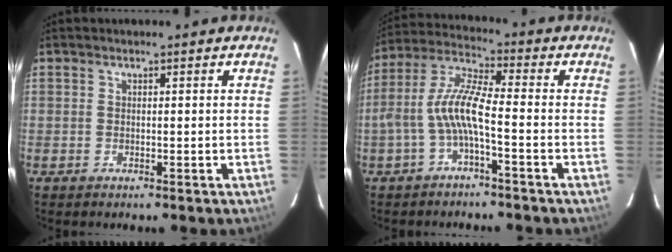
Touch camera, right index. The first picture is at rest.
{"total": 8.6, "force": [-2.7, 1.4, 8.0], "torque": [-0.189, 0.015, -0.050]}